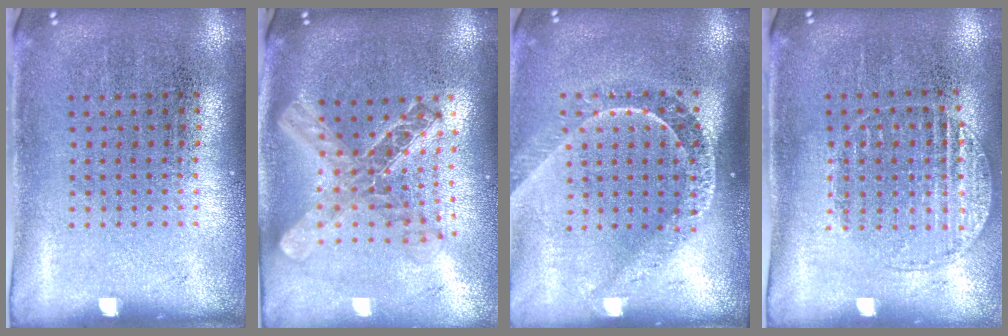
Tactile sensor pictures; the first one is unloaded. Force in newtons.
{"total": 2.2, "press": 1.8, "slide": 1.3}
{"total": 2.1, "press": 1.6, "slide": 1.3}
{"total": 1.1, "press": 1.1, "slide": 0.2}